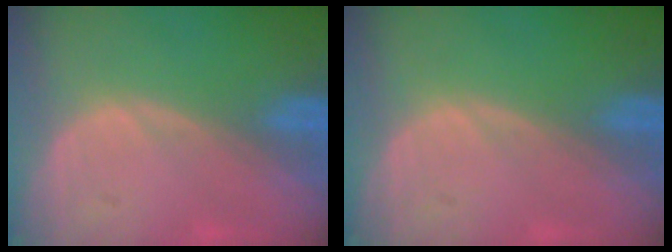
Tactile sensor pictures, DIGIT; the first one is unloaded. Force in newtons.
{"total": 0.0}